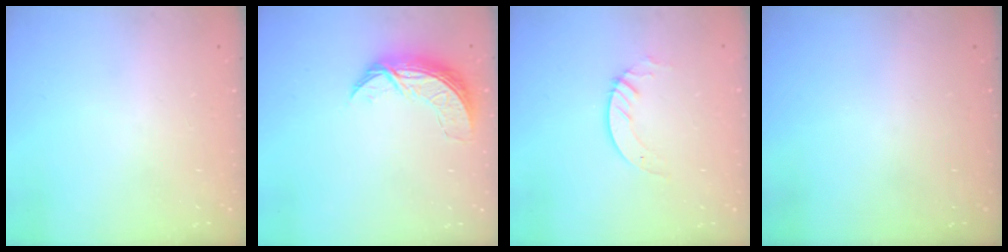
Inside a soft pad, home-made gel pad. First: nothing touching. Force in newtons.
{"total": 7.8, "press": 7.8, "slide": 0.5}
{"total": 3.1, "press": 3.1, "slide": 0.2}
{"total": 0.0}